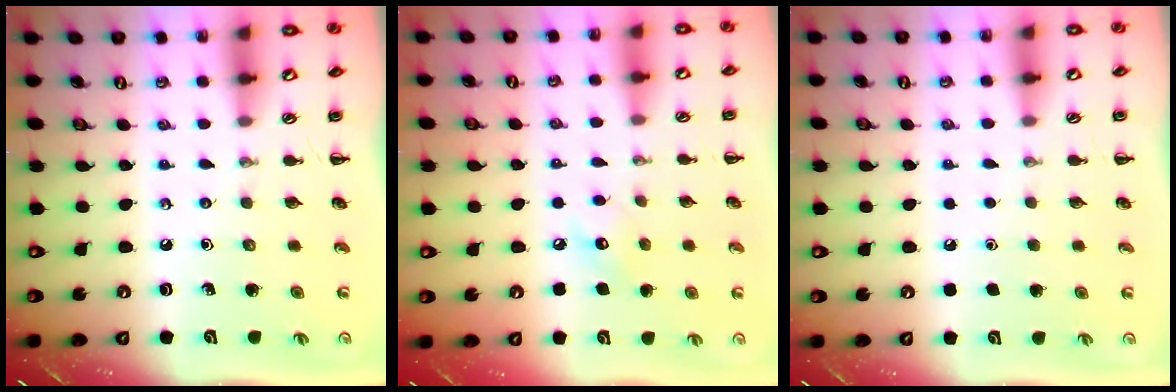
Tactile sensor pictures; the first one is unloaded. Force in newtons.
{"total": 6.3, "press": 6.2, "slide": 1.1}
{"total": 1.8, "press": 1.8, "slide": 0.1}